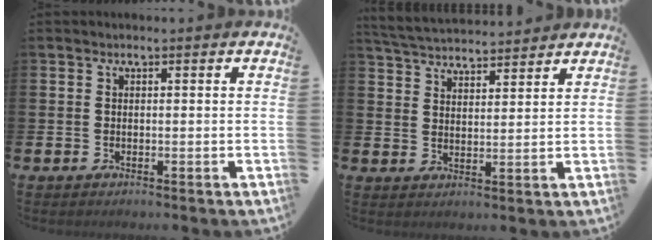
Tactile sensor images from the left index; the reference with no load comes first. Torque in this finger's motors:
{"motor_torque": [0.69, -0.88, 0.30, 0.03]}